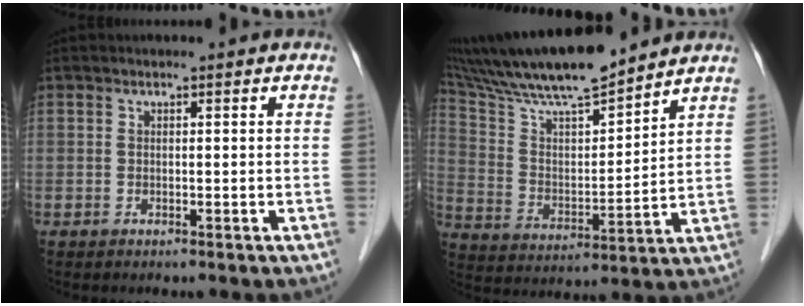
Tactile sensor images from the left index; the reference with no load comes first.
{"total": 15.9, "force": [14.0, 1.1, 7.6], "torque": [-0.146, 0.009, 0.252]}